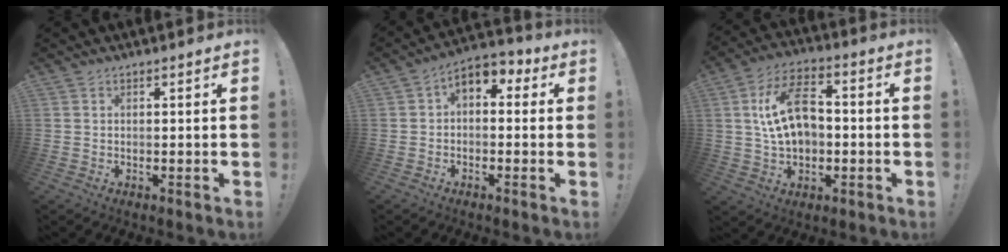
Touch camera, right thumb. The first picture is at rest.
{"total": 5.2, "force": [0.4, 3.7, 3.6], "torque": [-0.050, 0.004, 0.011]}
{"total": 15.0, "force": [0.9, 9.8, 11.3], "torque": [-0.174, 0.014, 0.018]}